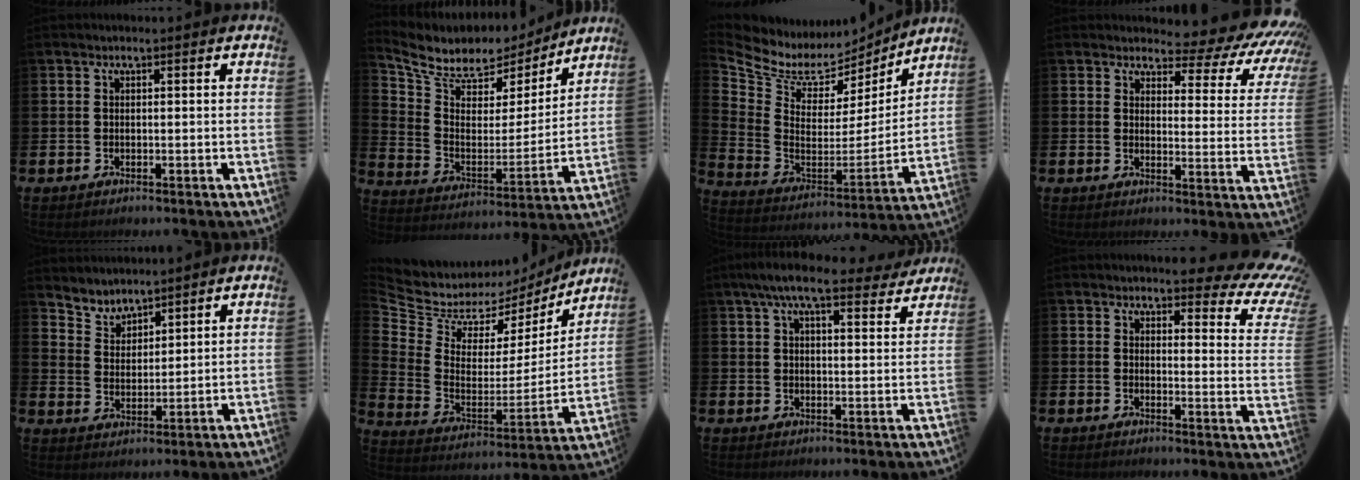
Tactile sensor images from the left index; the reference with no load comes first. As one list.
[{"total": 7.9, "force": [7.1, 3.1, 1.2], "torque": [-0.077, -0.053, 0.126]}, {"total": 7.7, "force": [6.6, 3.6, 1.7], "torque": [-0.083, -0.050, 0.115]}, {"total": 4.8, "force": [4.1, 2.0, 1.7], "torque": [-0.029, -0.046, 0.058]}, {"total": 4.1, "force": [4.0, 0.9, -0.2], "torque": [-0.019, -0.022, 0.074]}, {"total": 7.0, "force": [5.7, 3.9, 1.0], "torque": [-0.068, -0.044, 0.101]}, {"total": 8.1, "force": [7.0, 1.8, 3.7], "torque": [-0.073, -0.024, 0.123]}, {"total": 4.8, "force": [4.0, 1.6, 2.0], "torque": [-0.024, -0.037, 0.061]}]